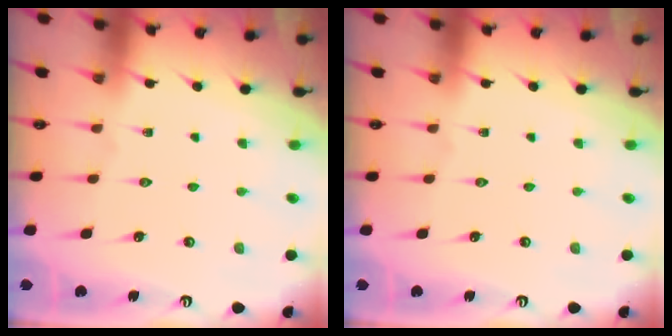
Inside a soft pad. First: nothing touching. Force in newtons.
{"total": 0.0}